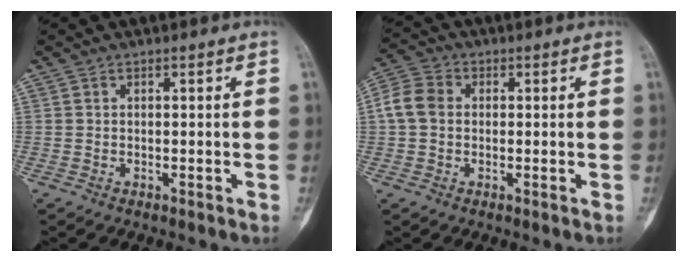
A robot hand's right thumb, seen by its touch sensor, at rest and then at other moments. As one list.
[{"total": 6.0, "force": [0.0, 4.8, 3.6], "torque": [-0.073, 0.018, -0.011]}]